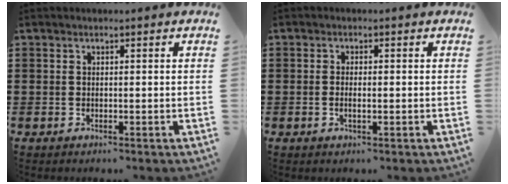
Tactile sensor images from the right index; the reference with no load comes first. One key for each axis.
{"total": 1.5, "fx": -0.3, "fy": 0.4, "fz": 1.4, "tx": -0.026, "ty": 0.000, "tz": -0.005}